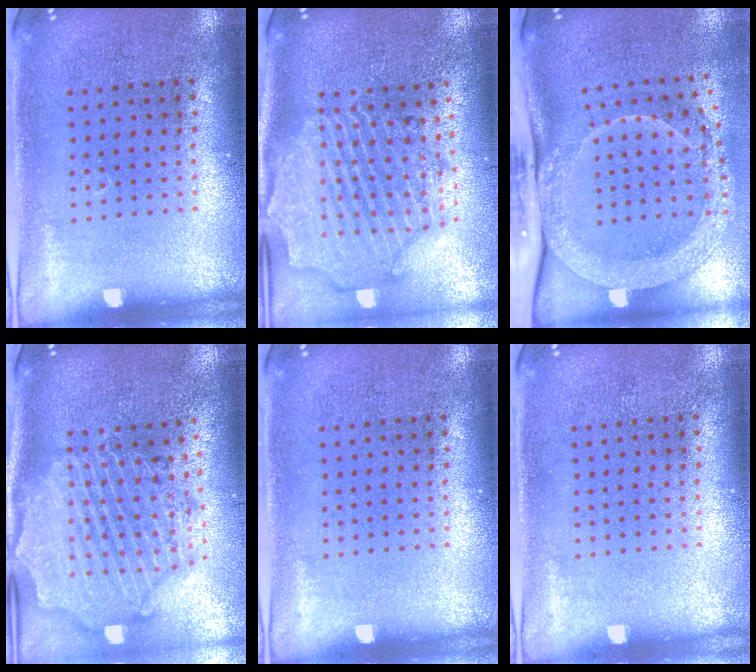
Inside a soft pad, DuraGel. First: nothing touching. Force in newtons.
{"total": 2.9, "press": 2.6, "slide": 1.3}
{"total": 2.4, "press": 2.1, "slide": 1.1}
{"total": 3.3, "press": 2.8, "slide": 1.7}
{"total": 0.0}
{"total": 0.0}